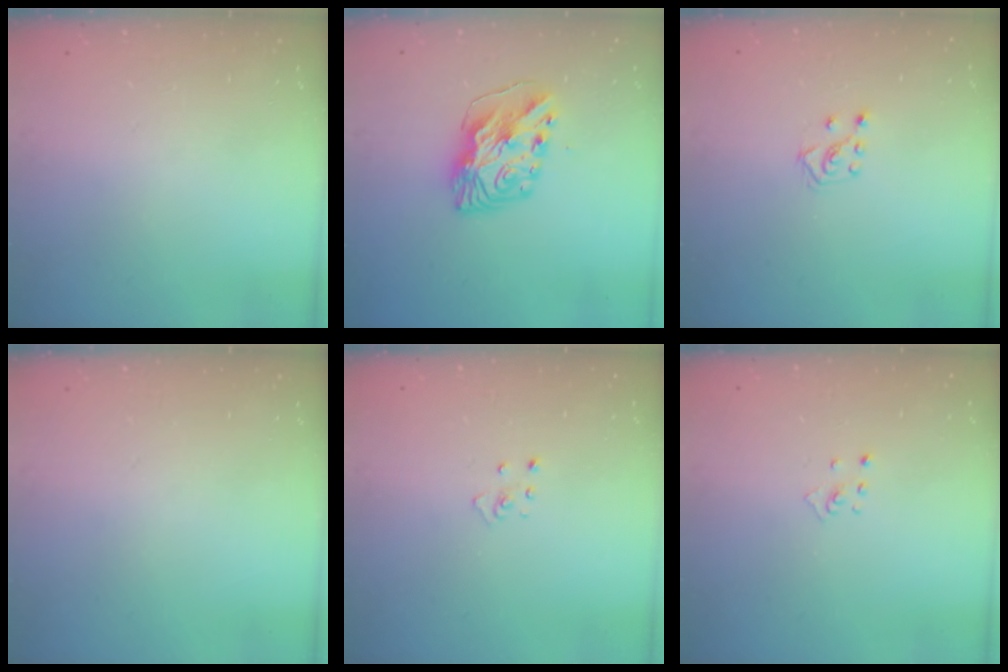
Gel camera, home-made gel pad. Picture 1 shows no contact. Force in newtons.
{"total": 10.9, "press": 10.9, "slide": 0.5}
{"total": 4.6, "press": 4.5, "slide": 0.8}
{"total": 0.0}
{"total": 2.9, "press": 2.9, "slide": 0.2}
{"total": 2.9, "press": 2.9, "slide": 0.3}